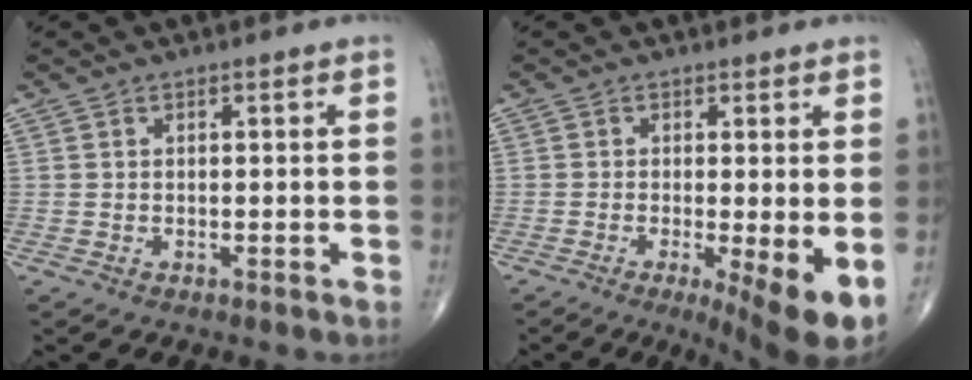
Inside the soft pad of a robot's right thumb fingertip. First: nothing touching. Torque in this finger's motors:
{"motor_torque": [0.10, 1.03, 0.22, 0.09, 0.03]}